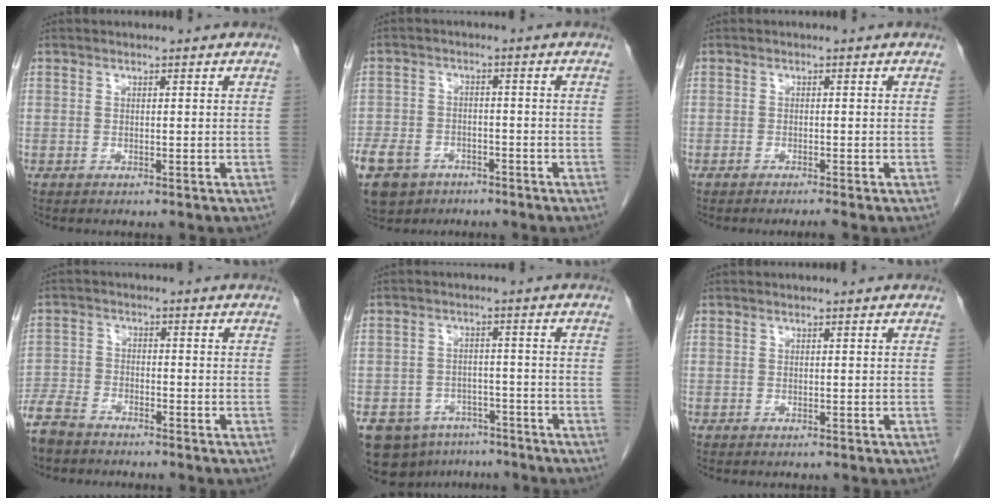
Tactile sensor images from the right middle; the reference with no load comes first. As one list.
[{"total": 13.2, "force": [-8.1, 8.9, 5.5], "torque": [-0.157, -0.006, -0.128]}, {"total": 1.5, "force": [-1.2, -0.4, 0.7], "torque": [-0.016, -0.001, -0.022]}, {"total": 6.2, "force": [-5.4, 2.2, 2.0], "torque": [-0.046, -0.011, -0.105]}, {"total": 10.9, "force": [-7.4, 7.1, 3.8], "torque": [-0.076, 0.005, -0.106]}, {"total": 0.0}]